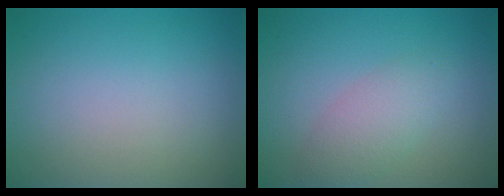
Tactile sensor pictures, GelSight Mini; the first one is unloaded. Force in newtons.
{"total": 2.8, "press": 2.8, "slide": 0.1}